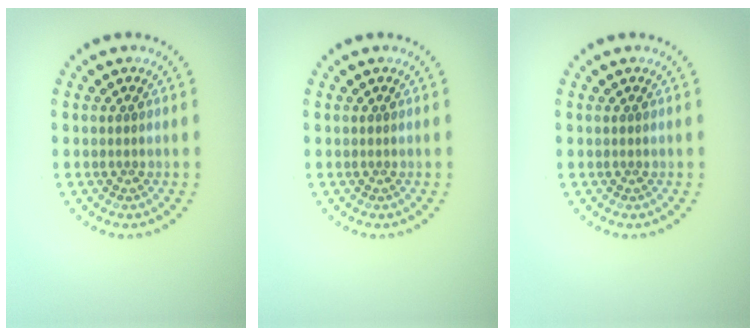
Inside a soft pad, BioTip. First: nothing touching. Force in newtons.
{"total": 0.0}
{"total": 0.0}